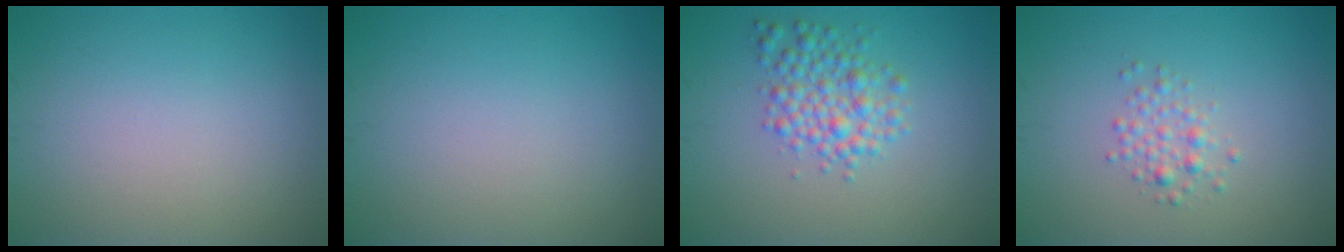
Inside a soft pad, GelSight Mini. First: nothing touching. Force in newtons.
{"total": 0.0}
{"total": 3.5, "press": 3.5, "slide": 0.1}
{"total": 1.7, "press": 1.7, "slide": 0.1}